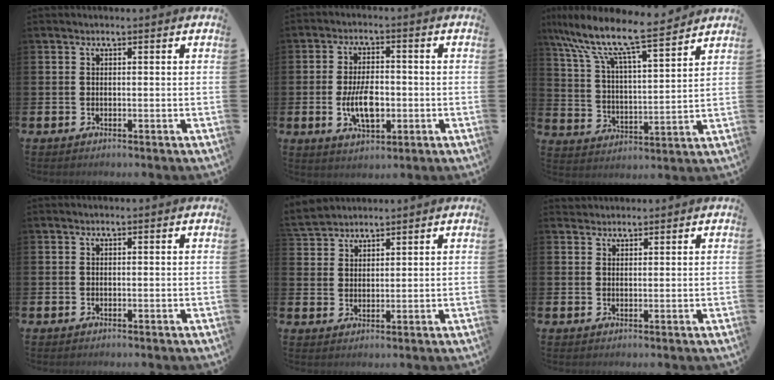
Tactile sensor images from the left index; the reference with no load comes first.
{"total": 6.4, "force": [-1.2, 3.2, 5.3], "torque": [-0.083, -0.008, -0.028]}
{"total": 9.9, "force": [8.7, 1.5, 4.5], "torque": [-0.118, -0.063, 0.144]}
{"total": 0.0}
{"total": 3.6, "force": [3.5, 0.8, -0.4], "torque": [0.002, -0.015, 0.065]}
{"total": 1.7, "force": [1.6, 0.6, -0.3], "torque": [0.017, -0.007, 0.028]}